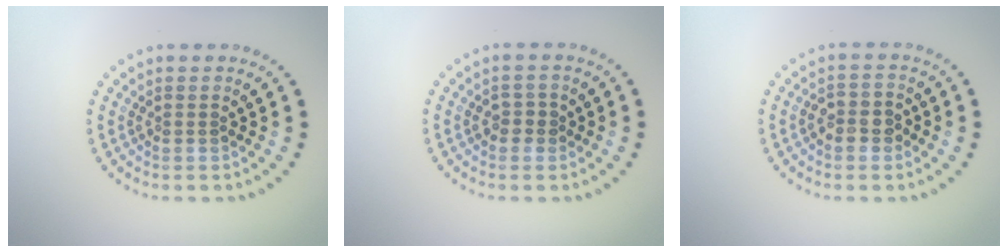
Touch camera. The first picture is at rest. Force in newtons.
{"total": 1.0, "press": 0.9, "slide": 0.3}
{"total": 2.2, "press": 2.0, "slide": 0.7}